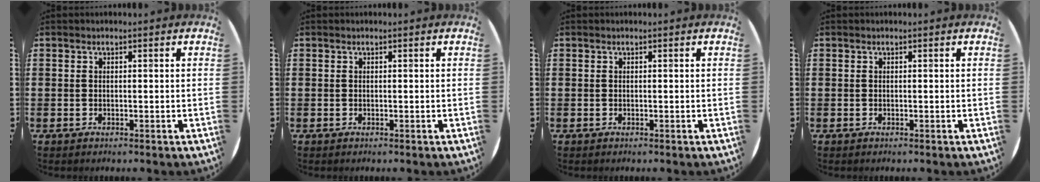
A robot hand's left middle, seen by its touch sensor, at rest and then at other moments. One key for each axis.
{"total": 0.0}
{"total": 0.0}
{"total": 0.0}